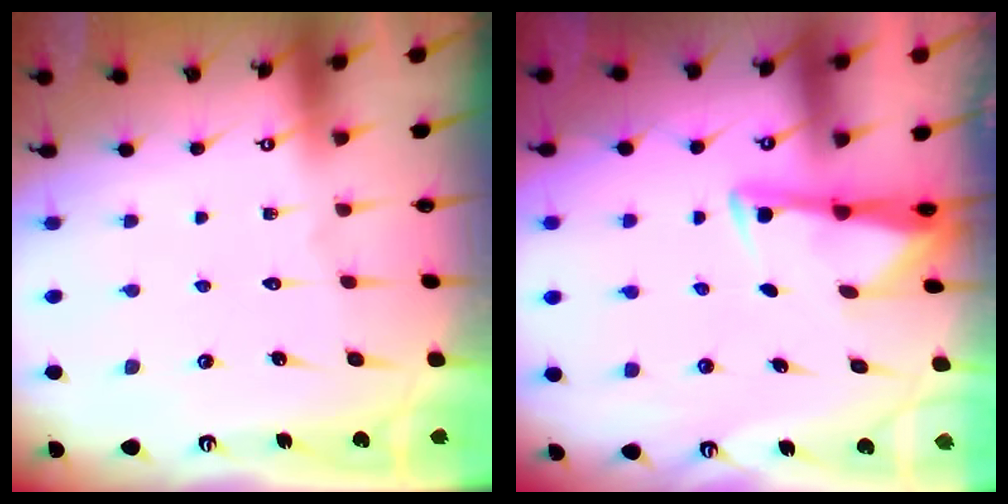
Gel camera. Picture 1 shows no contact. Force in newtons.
{"total": 3.1, "press": 3.1, "slide": 0.5}